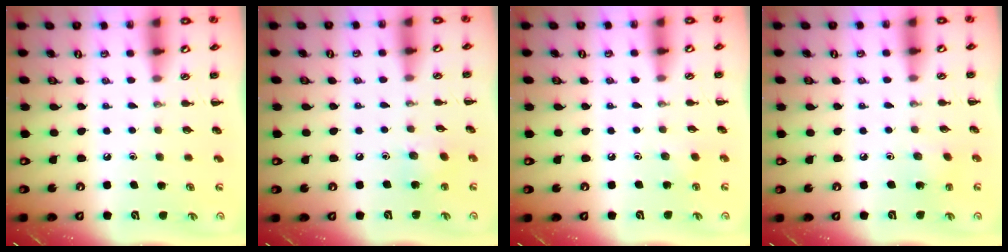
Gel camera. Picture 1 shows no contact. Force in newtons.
{"total": 6.7, "press": 6.5, "slide": 1.5}
{"total": 2.4, "press": 2.3, "slide": 0.8}
{"total": 2.7, "press": 2.6, "slide": 0.8}